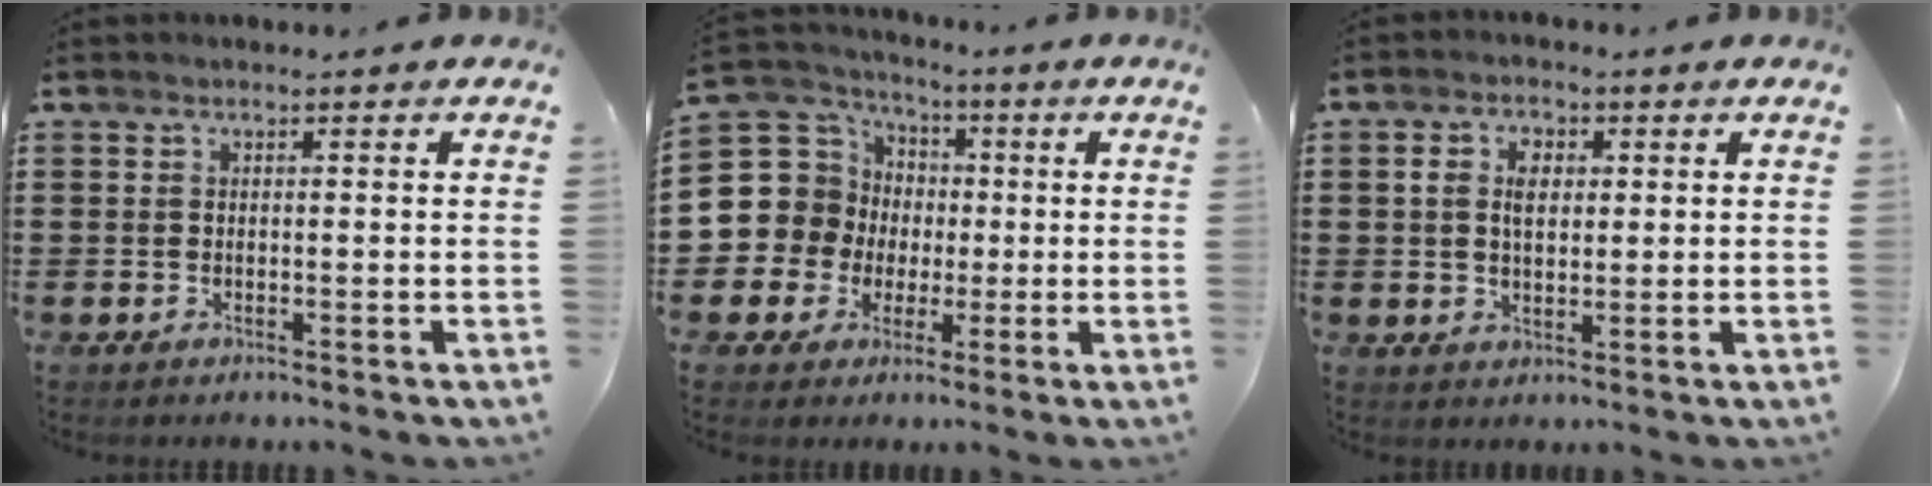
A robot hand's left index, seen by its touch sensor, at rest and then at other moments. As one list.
[{"total": 10.5, "force": [0.1, 10.3, 1.7], "torque": [-0.104, -0.005, 0.004]}, {"total": 4.0, "force": [0.9, 2.6, 2.9], "torque": [-0.056, 0.011, 0.012]}]